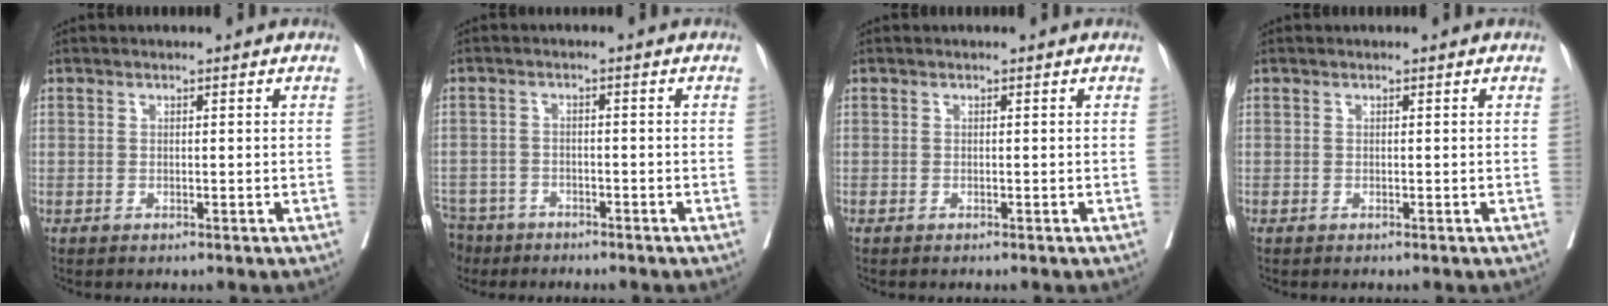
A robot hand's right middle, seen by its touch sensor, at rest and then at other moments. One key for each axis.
{"total": 8.2, "fx": -6.4, "fy": 4.9, "fz": 1.7, "tx": -0.053, "ty": -0.009, "tz": -0.109}
{"total": 0.0}
{"total": 0.0}